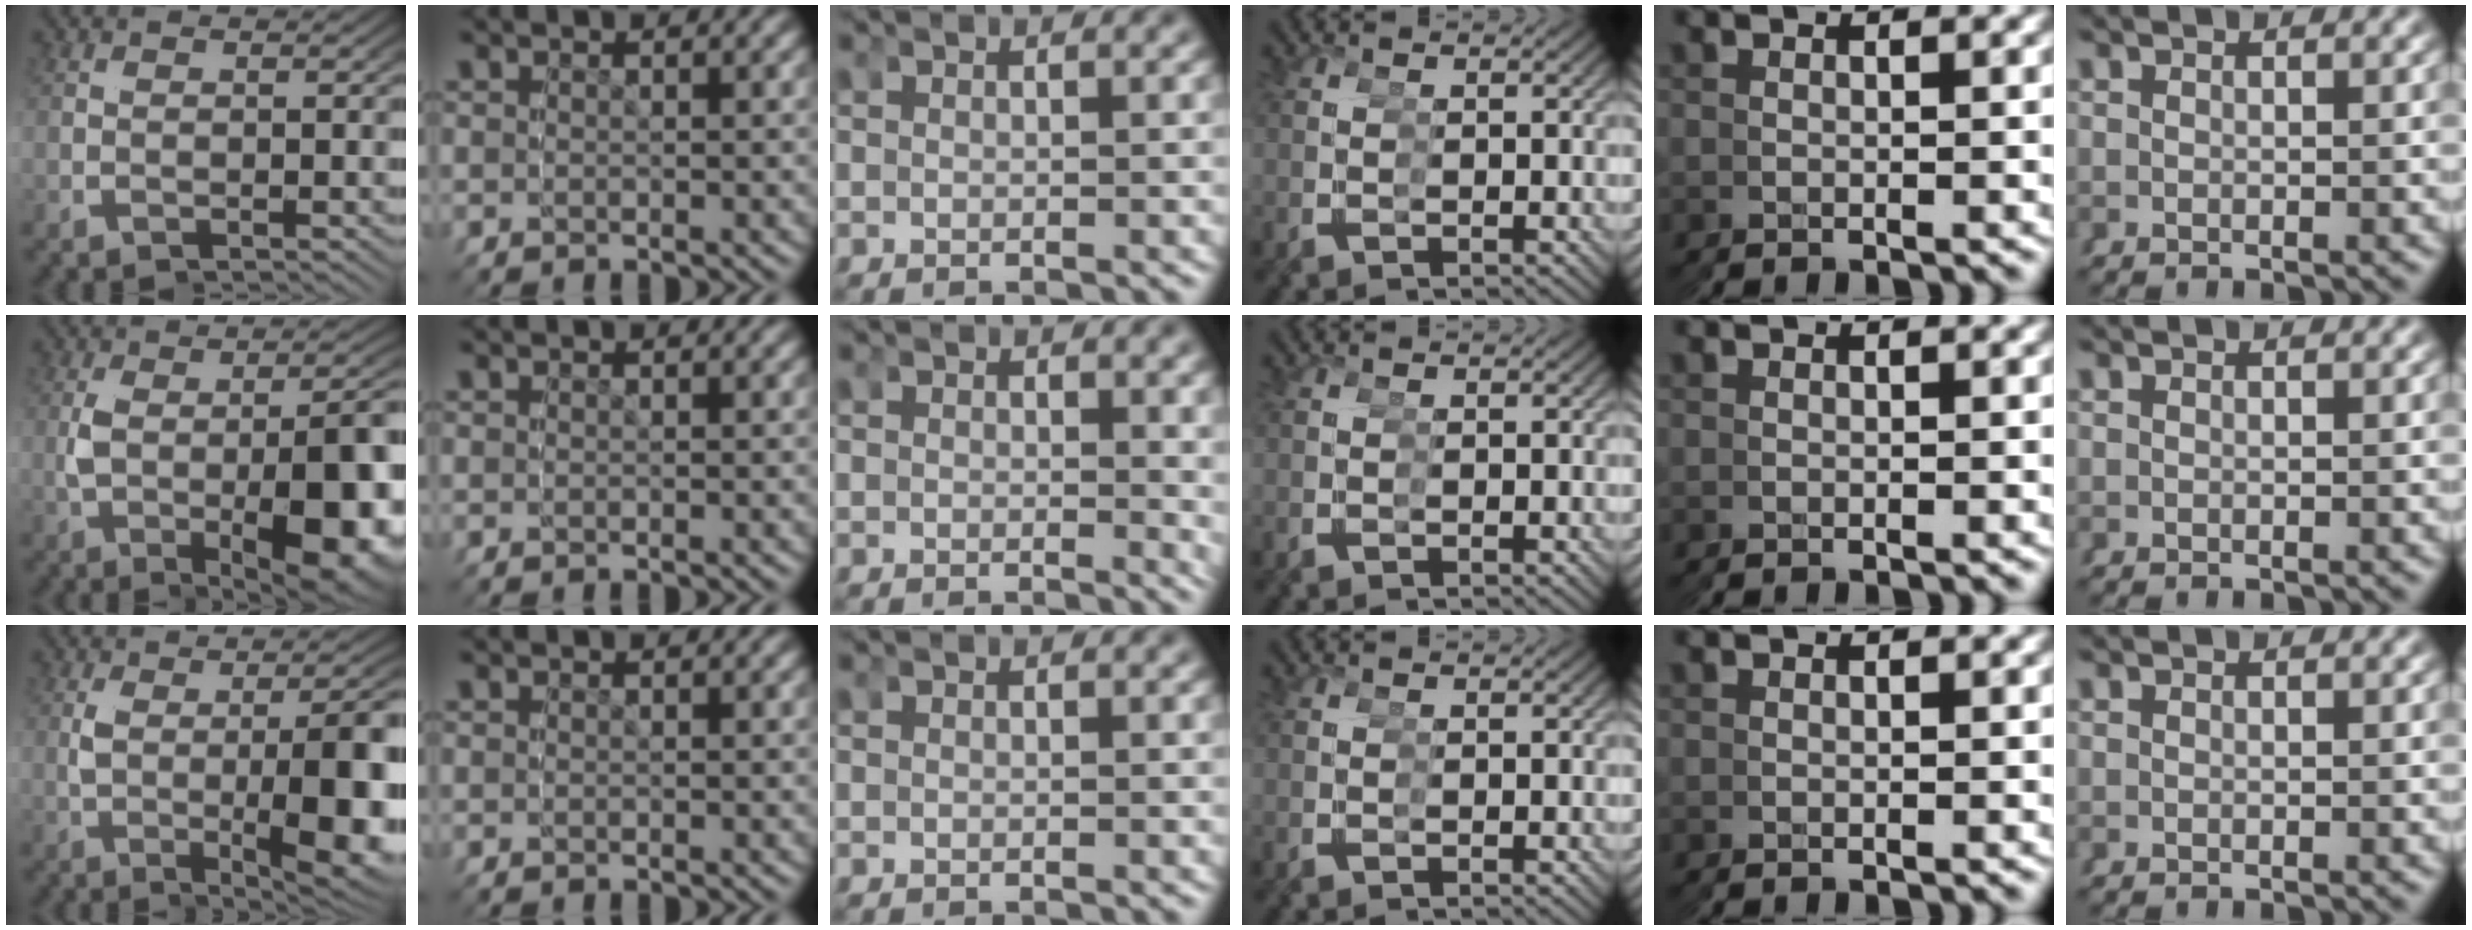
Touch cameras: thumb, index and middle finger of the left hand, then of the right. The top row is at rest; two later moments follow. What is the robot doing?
{"motion": "grasp_and_lifting", "object": "legos"}